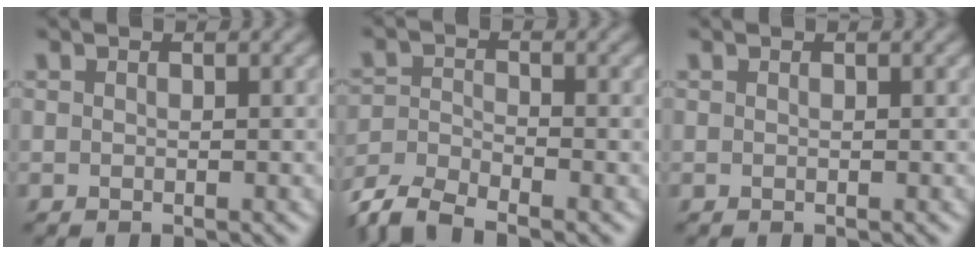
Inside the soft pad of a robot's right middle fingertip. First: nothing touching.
{"total": 5.2, "force": [-4.5, 1.3, 2.3], "torque": [-0.049, -0.001, -0.094]}
{"total": 0.0}